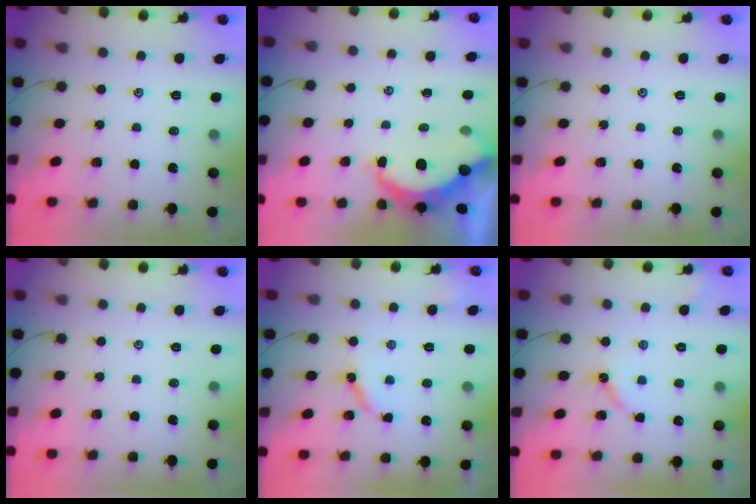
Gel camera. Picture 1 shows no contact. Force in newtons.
{"total": 7.3, "press": 7.3, "slide": 0.4}
{"total": 0.0}
{"total": 0.0}
{"total": 6.2, "press": 6.2, "slide": 0.4}
{"total": 4.5, "press": 4.5, "slide": 0.7}